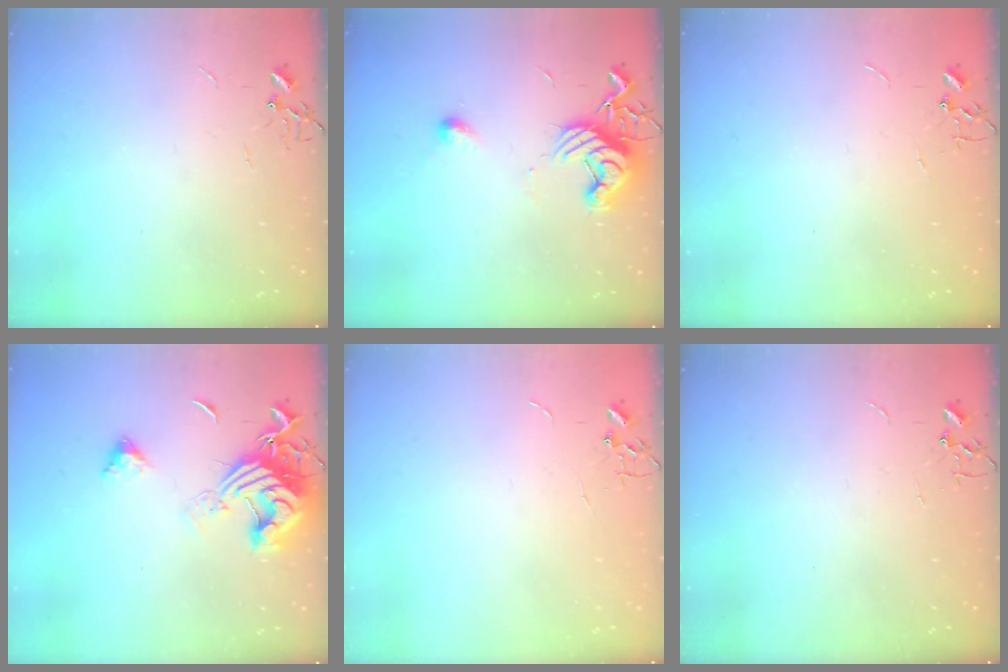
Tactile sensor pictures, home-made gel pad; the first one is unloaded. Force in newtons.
{"total": 11.2, "press": 11.1, "slide": 1.4}
{"total": 0.0}
{"total": 15.3, "press": 15.2, "slide": 1.7}
{"total": 0.0}
{"total": 0.0}